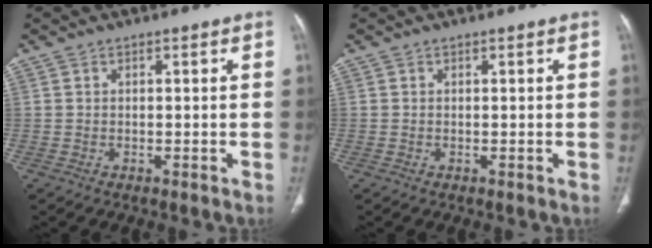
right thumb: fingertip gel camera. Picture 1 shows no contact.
{"total": 0.0}